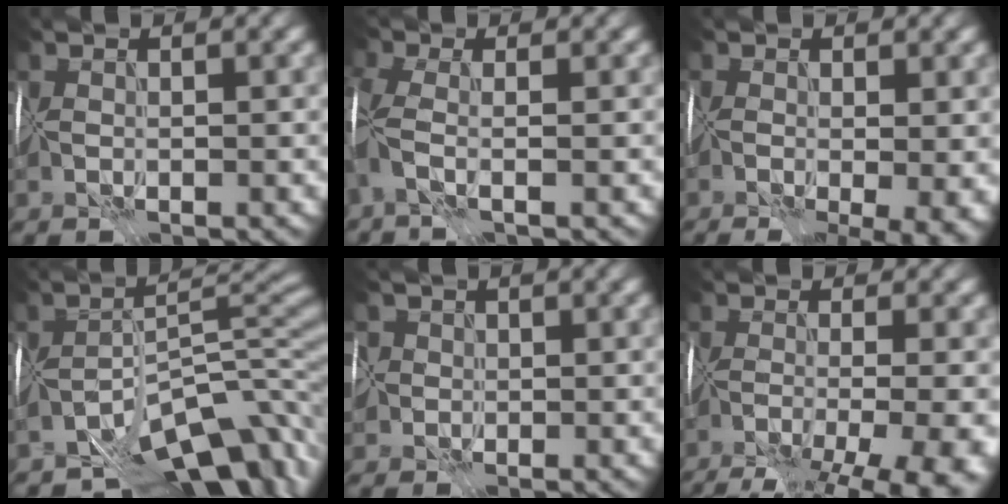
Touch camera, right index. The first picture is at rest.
{"total": 3.9, "force": [-0.8, 1.5, 3.6], "torque": [-0.086, -0.004, -0.021]}
{"total": 8.8, "force": [-3.3, 4.0, 7.1], "torque": [-0.079, -0.017, -0.020]}
{"total": 9.9, "force": [-6.9, 3.9, 6.0], "torque": [-0.060, 0.005, -0.119]}
{"total": 5.0, "force": [-1.0, 4.6, 1.6], "torque": [-0.027, 0.007, -0.041]}
{"total": 13.6, "force": [-9.2, 4.4, 9.1], "torque": [-0.118, -0.029, -0.100]}